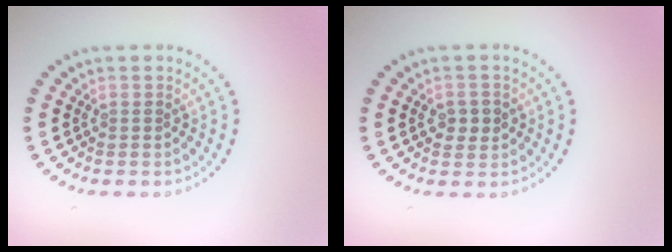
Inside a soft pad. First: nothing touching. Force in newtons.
{"total": 1.9, "press": 1.9, "slide": 0.1}